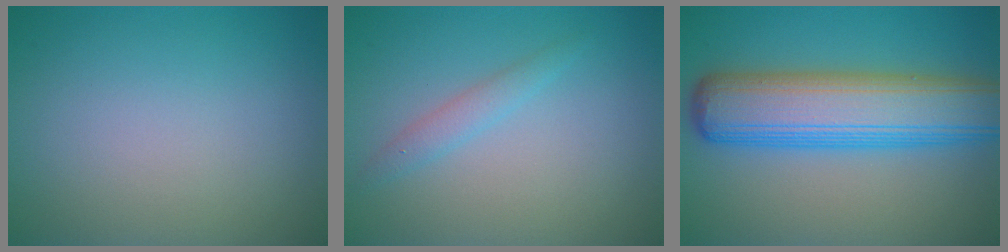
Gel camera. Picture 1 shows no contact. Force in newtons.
{"total": 1.5, "press": 1.4, "slide": 0.1}
{"total": 10.0, "press": 10.0, "slide": 0.3}